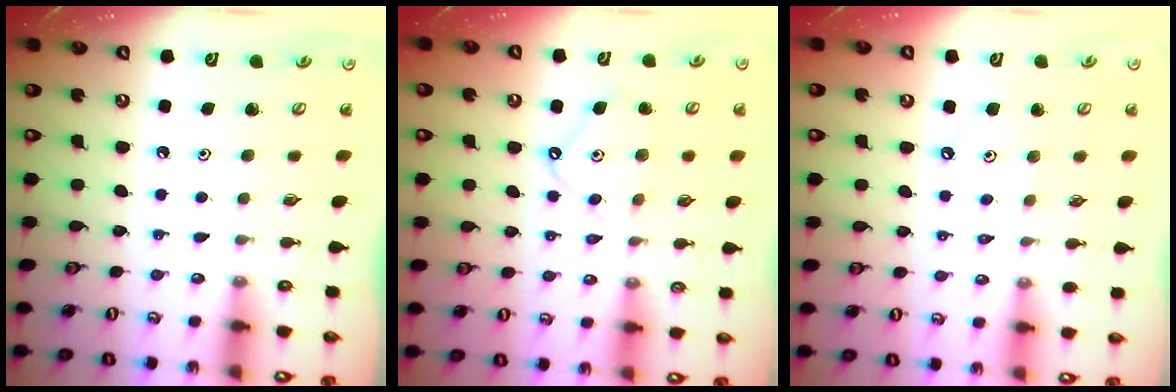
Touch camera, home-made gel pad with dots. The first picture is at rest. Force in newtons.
{"total": 8.8, "press": 8.8, "slide": 0.9}
{"total": 4.2, "press": 4.1, "slide": 0.6}